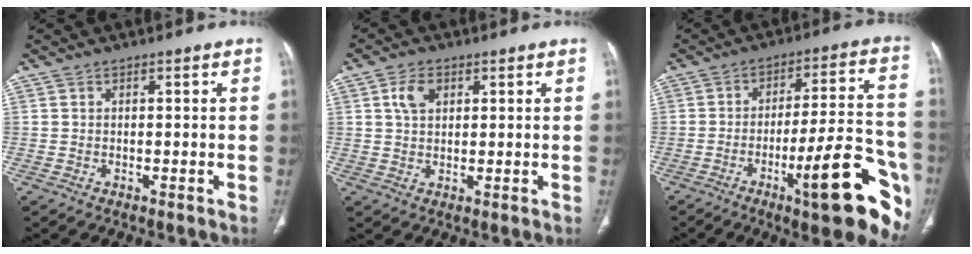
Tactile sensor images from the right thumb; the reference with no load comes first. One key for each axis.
{"total": 4.4, "fx": 1.7, "fy": 2.9, "fz": 2.9, "tx": -0.049, "ty": 0.000, "tz": 0.034}
{"total": 21.2, "fx": -8.8, "fy": 4.8, "fz": 18.7, "tx": -0.208, "ty": 0.040, "tz": -0.119}